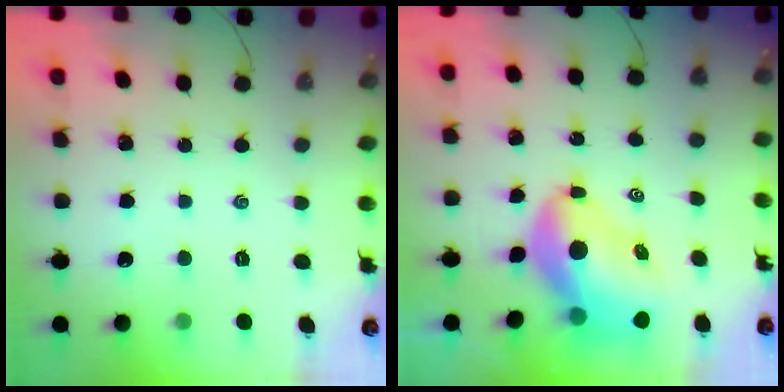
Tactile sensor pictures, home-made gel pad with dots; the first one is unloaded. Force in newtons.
{"total": 11.9, "press": 11.4, "slide": 3.3}